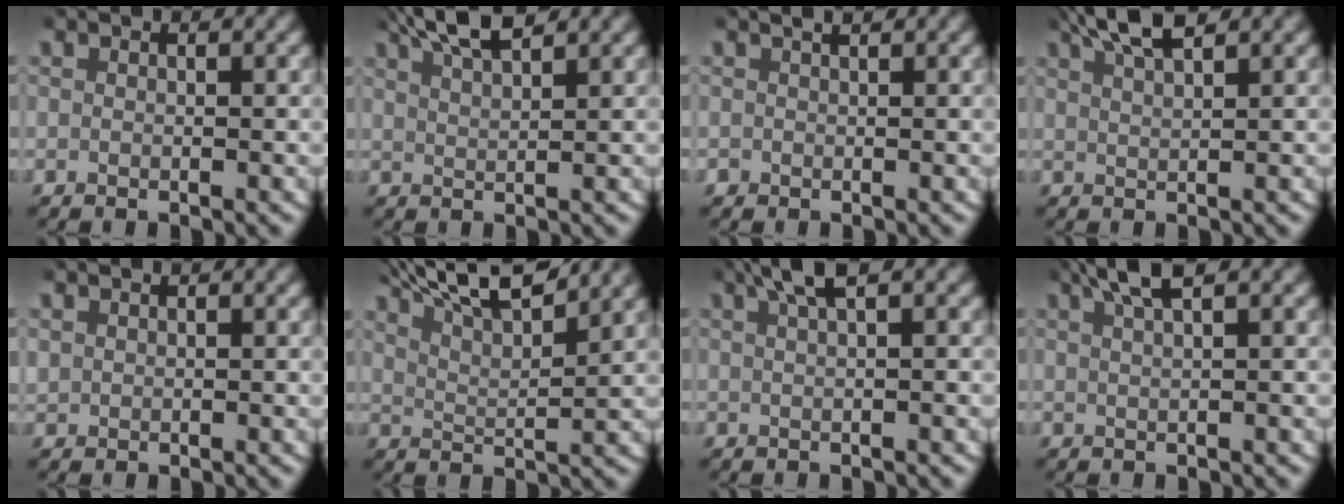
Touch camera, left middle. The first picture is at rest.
{"total": 4.4, "force": [3.7, 0.7, 2.2], "torque": [-0.047, 0.005, 0.068]}
{"total": 0.8, "force": [0.3, 0.7, 0.1], "torque": [-0.005, 0.000, 0.008]}
{"total": 3.9, "force": [3.3, 0.6, 2.1], "torque": [-0.045, 0.007, 0.058]}
{"total": 0.9, "force": [0.6, 0.7, 0.3], "torque": [-0.011, 0.004, 0.014]}
{"total": 8.3, "force": [6.8, 2.0, 4.3], "torque": [-0.078, 0.014, 0.107]}
{"total": 3.2, "force": [2.2, 0.6, 2.3], "torque": [-0.041, 0.012, 0.035]}
{"total": 3.4, "force": [2.5, 0.4, 2.2], "torque": [-0.042, 0.010, 0.043]}